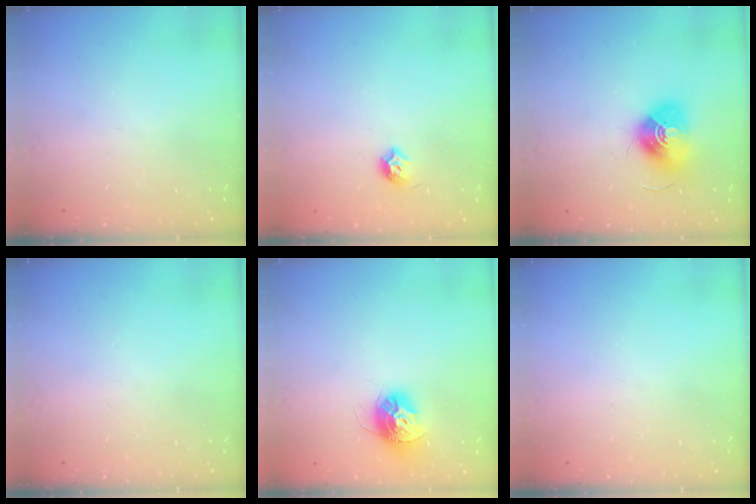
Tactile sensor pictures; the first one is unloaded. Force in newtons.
{"total": 5.9, "press": 5.8, "slide": 0.9}
{"total": 12.7, "press": 12.7, "slide": 0.5}
{"total": 0.0}
{"total": 11.3, "press": 11.3, "slide": 0.7}
{"total": 0.0}